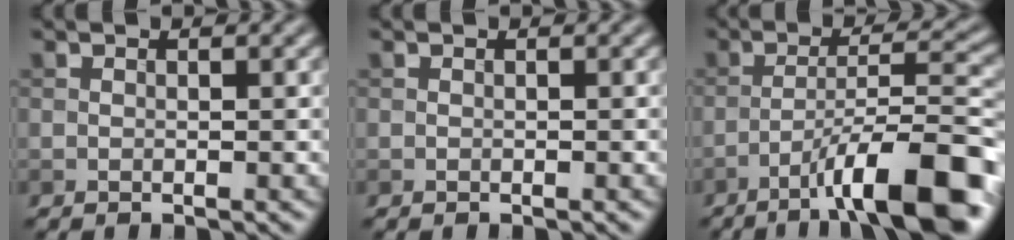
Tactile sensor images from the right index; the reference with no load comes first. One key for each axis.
{"total": 0.0}
{"total": 11.4, "fx": -6.8, "fy": 2.0, "fz": 8.9, "tx": -0.136, "ty": 0.022, "tz": -0.110}